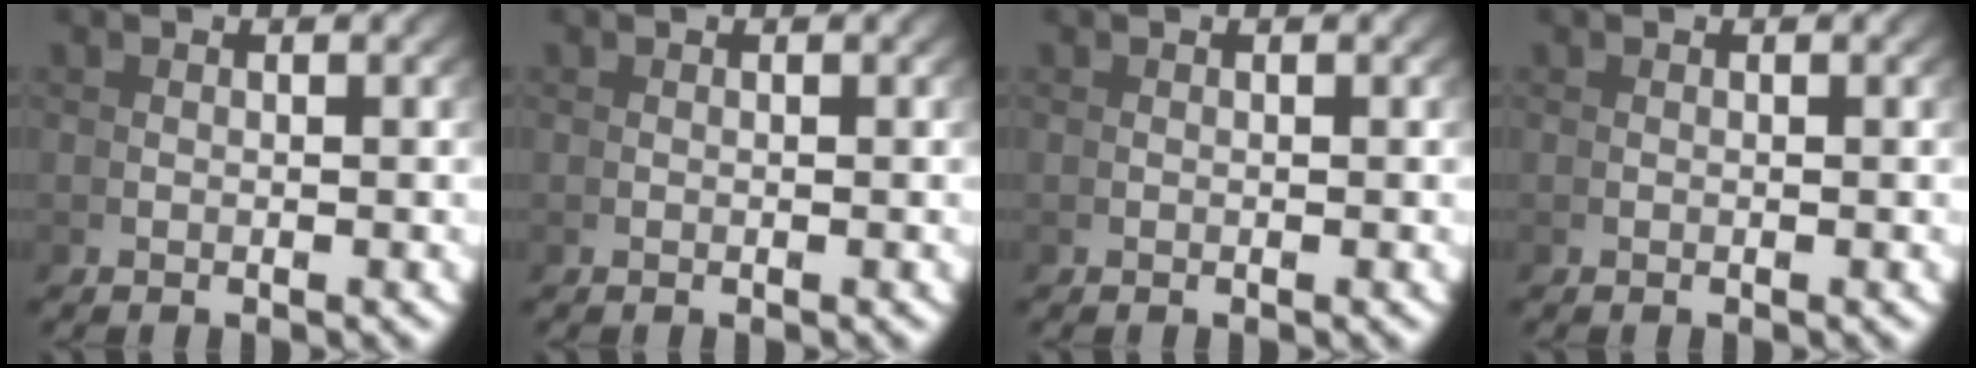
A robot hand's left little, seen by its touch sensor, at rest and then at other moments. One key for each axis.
{"total": 0.0}
{"total": 0.0}
{"total": 0.0}